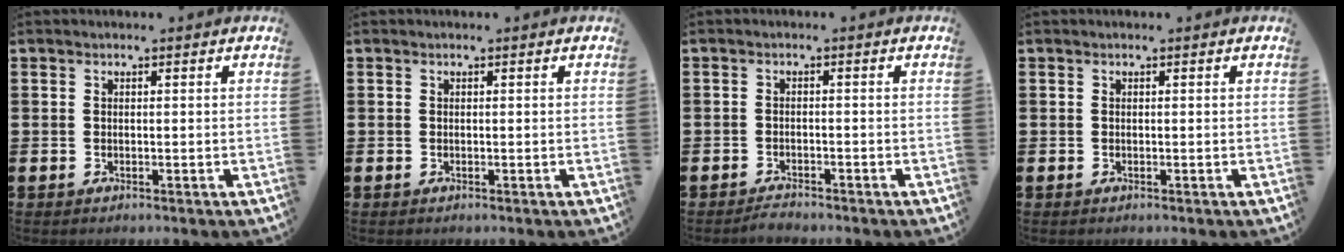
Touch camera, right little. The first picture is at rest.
{"total": 0.0}
{"total": 1.2, "force": [-1.2, 0.1, 0.0], "torque": [-0.005, 0.000, -0.024]}
{"total": 0.0}